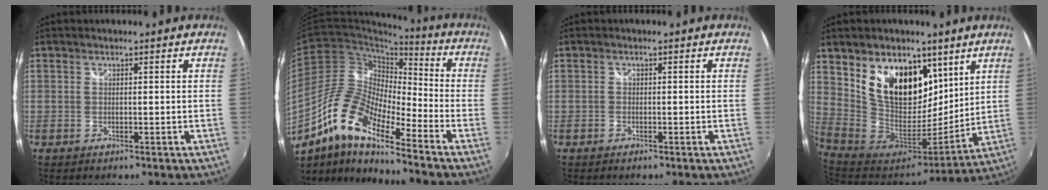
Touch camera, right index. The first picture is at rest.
{"total": 14.6, "force": [-9.6, 3.9, 10.3], "torque": [-0.187, 0.004, -0.199]}
{"total": 0.9, "force": [-0.7, 0.4, 0.2], "torque": [-0.007, -0.003, -0.016]}
{"total": 19.4, "force": [9.2, 12.2, 12.0], "torque": [-0.235, 0.005, 0.178]}